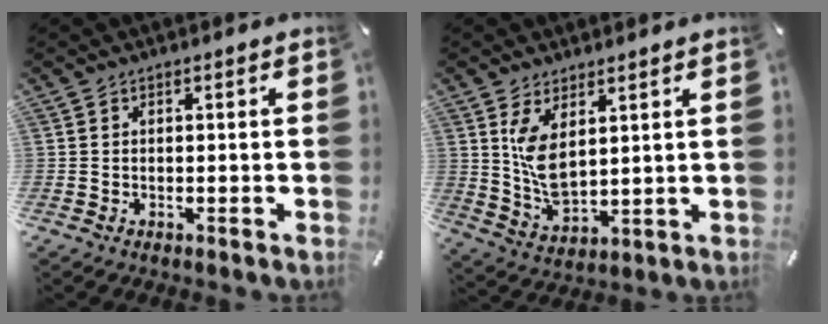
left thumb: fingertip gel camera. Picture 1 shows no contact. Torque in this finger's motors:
{"motor_torque": [1.57, 1.51, 1.15, -0.59, 0.26]}